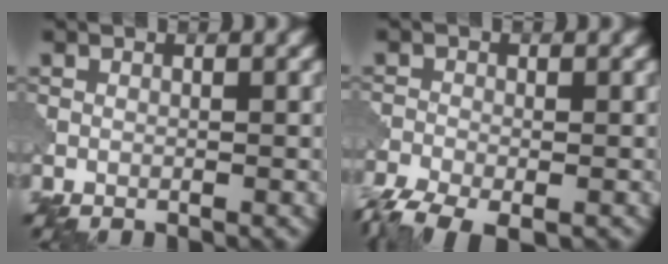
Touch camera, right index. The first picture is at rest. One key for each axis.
{"total": 5.0, "fx": -3.9, "fy": 1.5, "fz": 2.8, "tx": -0.052, "ty": -0.015, "tz": -0.078}